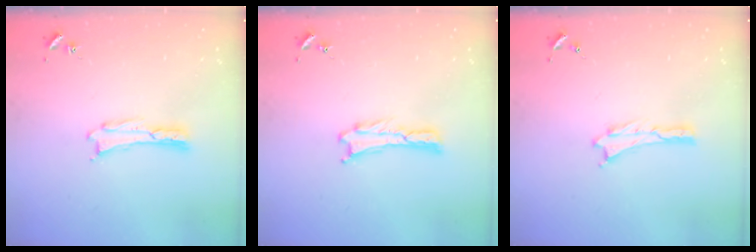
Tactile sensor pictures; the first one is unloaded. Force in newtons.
{"total": 0.0}
{"total": 0.0}